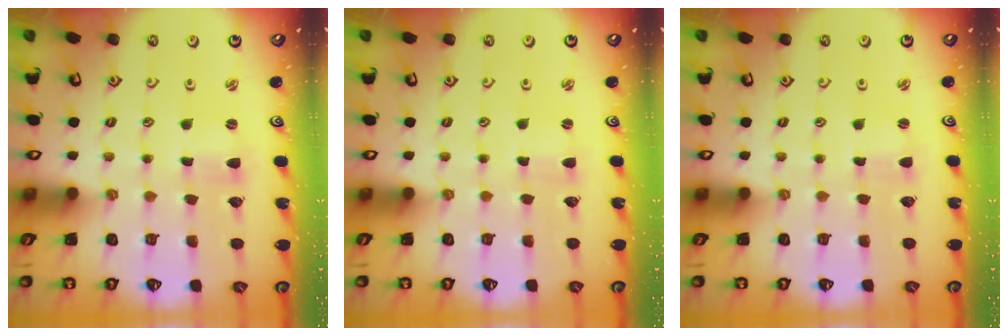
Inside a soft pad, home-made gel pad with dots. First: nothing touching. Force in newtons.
{"total": 0.6, "press": 0.6, "slide": 0.1}
{"total": 0.7, "press": 0.7, "slide": 0.0}